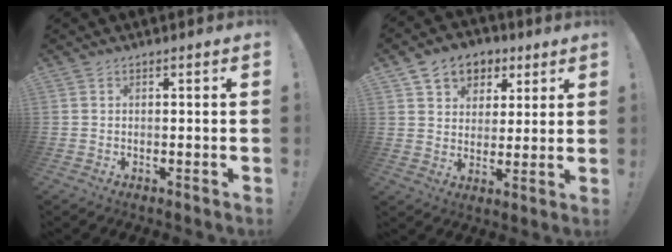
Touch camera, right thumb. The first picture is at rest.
{"total": 9.3, "force": [4.6, 7.5, 3.1], "torque": [-0.041, -0.024, 0.091]}